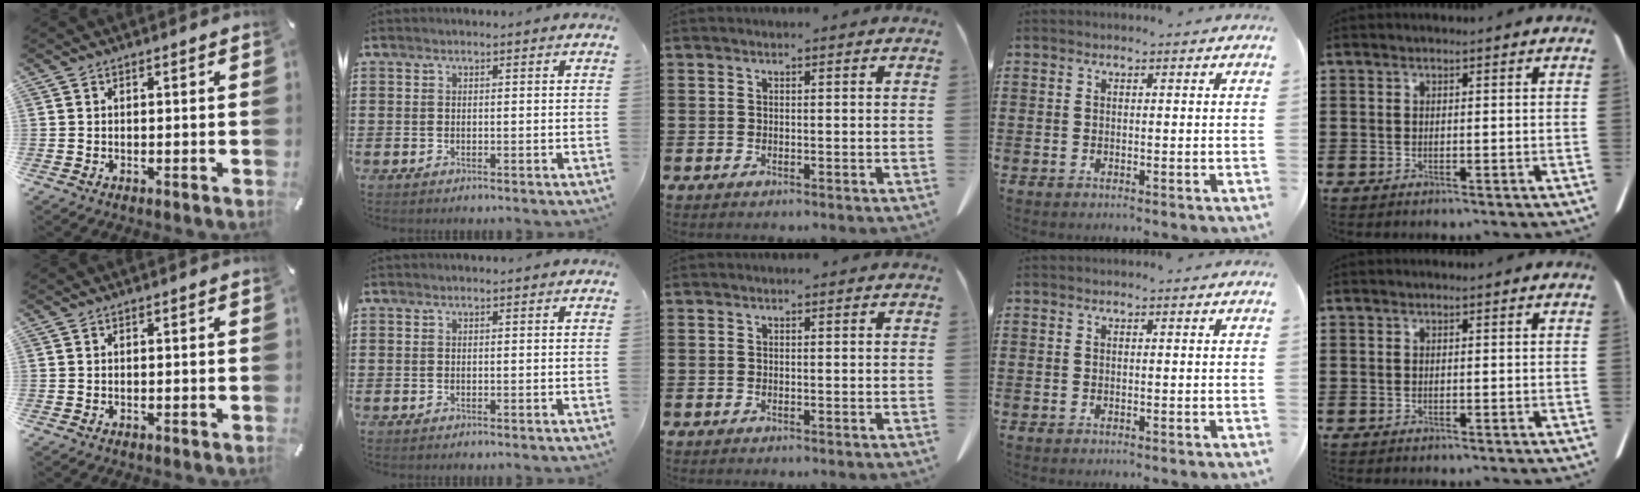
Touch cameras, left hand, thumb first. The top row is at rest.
{}